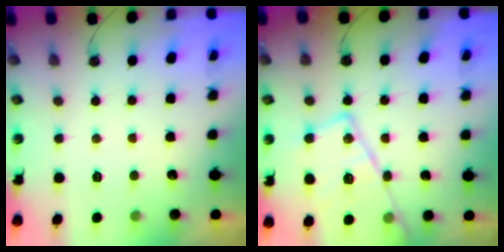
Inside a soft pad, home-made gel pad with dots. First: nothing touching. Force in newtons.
{"total": 19.2, "press": 19.1, "slide": 1.9}